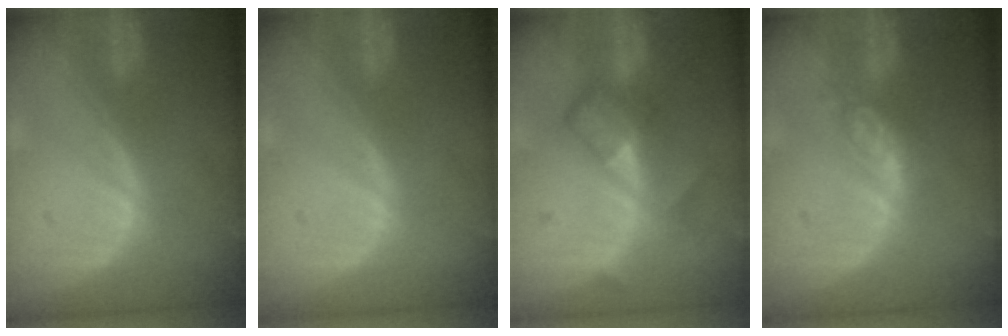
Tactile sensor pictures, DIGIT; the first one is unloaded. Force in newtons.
{"total": 0.0}
{"total": 5.0, "press": 5.0, "slide": 0.3}
{"total": 4.8, "press": 4.2, "slide": 2.2}